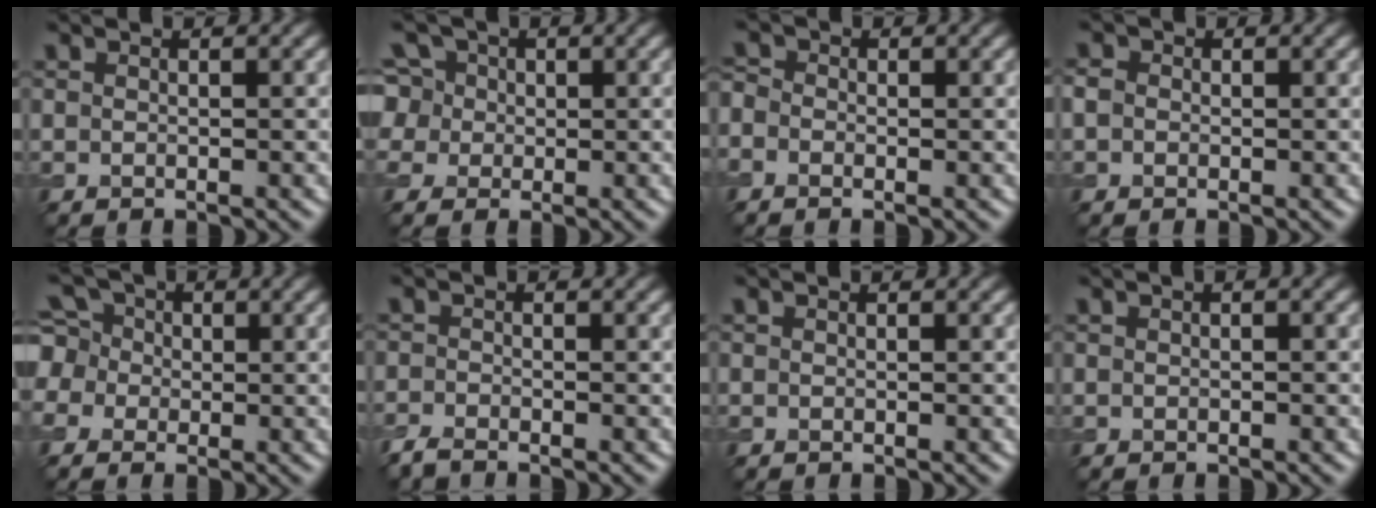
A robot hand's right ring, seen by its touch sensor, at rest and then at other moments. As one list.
[{"total": 6.1, "force": [1.7, 5.3, 2.4], "torque": [-0.054, 0.037, 0.002]}, {"total": 1.5, "force": [-0.6, 1.1, 0.7], "torque": [-0.017, 0.002, -0.024]}, {"total": 1.1, "force": [-0.1, 1.0, 0.4], "torque": [-0.005, -0.002, -0.006]}, {"total": 6.4, "force": [-0.1, 5.8, 2.6], "torque": [-0.077, 0.035, -0.044]}, {"total": 1.9, "force": [-1.7, 0.4, 0.8], "torque": [-0.018, -0.008, -0.042]}, {"total": 0.0}, {"total": 0.5, "force": [0.0, 0.2, 0.5], "torque": [-0.007, 0.001, 0.001]}]